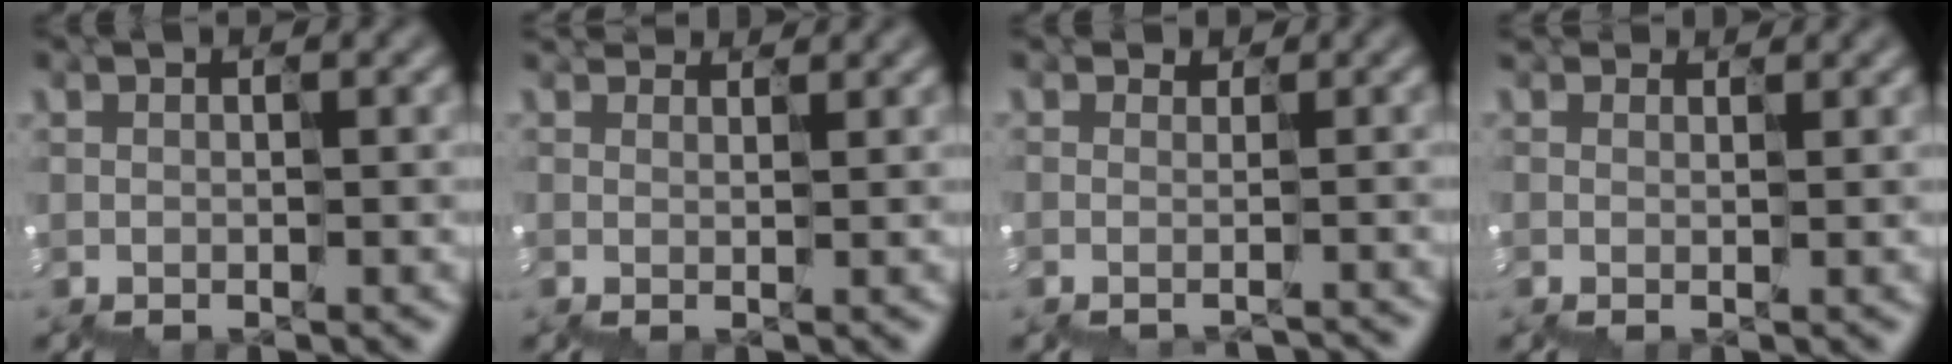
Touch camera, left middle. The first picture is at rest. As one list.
[{"total": 2.7, "force": [2.3, 1.1, 1.0], "torque": [-0.009, 0.027, 0.032]}, {"total": 2.0, "force": [-1.5, 1.3, 0.5], "torque": [0.013, 0.016, 0.002]}, {"total": 1.7, "force": [1.3, 0.9, 0.7], "torque": [0.000, 0.018, 0.015]}]